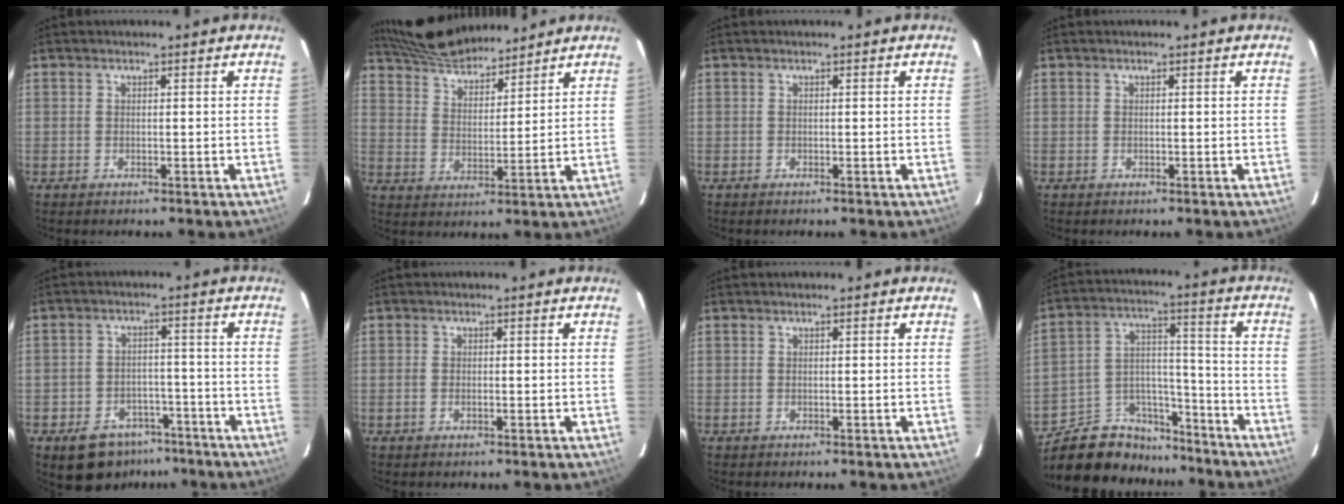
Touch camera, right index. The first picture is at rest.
{"total": 12.3, "force": [11.4, 2.4, 4.2], "torque": [-0.088, 0.022, 0.193]}
{"total": 0.0}
{"total": 0.0}
{"total": 9.9, "force": [-6.6, 6.4, 3.5], "torque": [-0.081, 0.022, -0.081]}
{"total": 1.0, "force": [-0.4, 0.4, 0.8], "torque": [-0.016, 0.000, -0.008]}
{"total": 0.0}
{"total": 19.4, "force": [-15.3, 9.7, 7.1], "torque": [-0.148, 0.072, -0.231]}